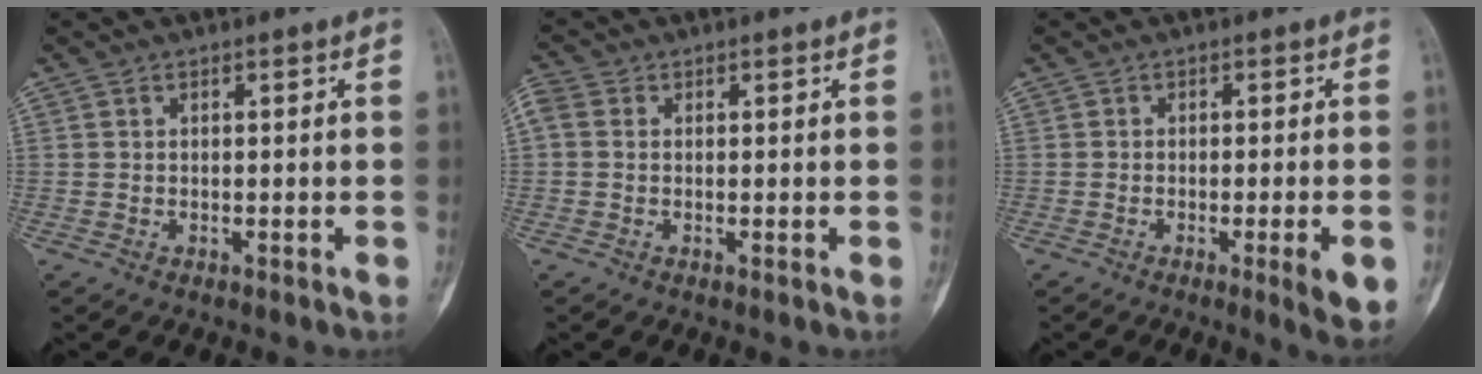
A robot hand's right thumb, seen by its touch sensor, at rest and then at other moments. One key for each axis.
{"total": 2.5, "fx": 0.5, "fy": 1.8, "fz": 1.7, "tx": -0.052, "ty": 0.011, "tz": 0.004}
{"total": 5.7, "fx": -2.1, "fy": 0.6, "fz": 5.3, "tx": -0.071, "ty": -0.004, "tz": -0.028}